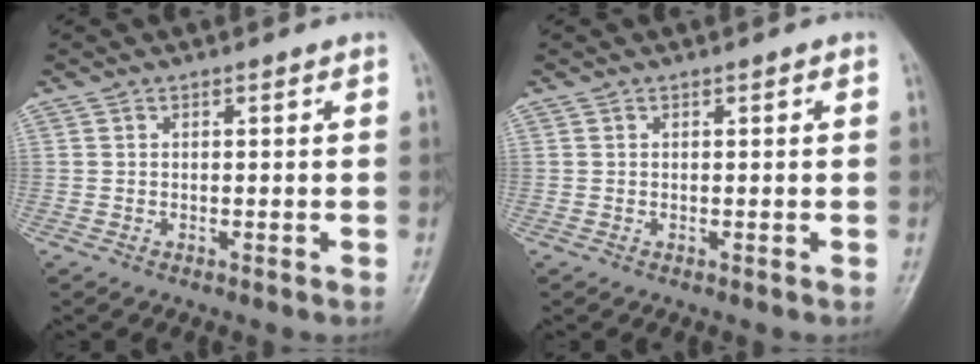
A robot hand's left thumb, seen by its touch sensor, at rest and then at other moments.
{"total": 0.0}